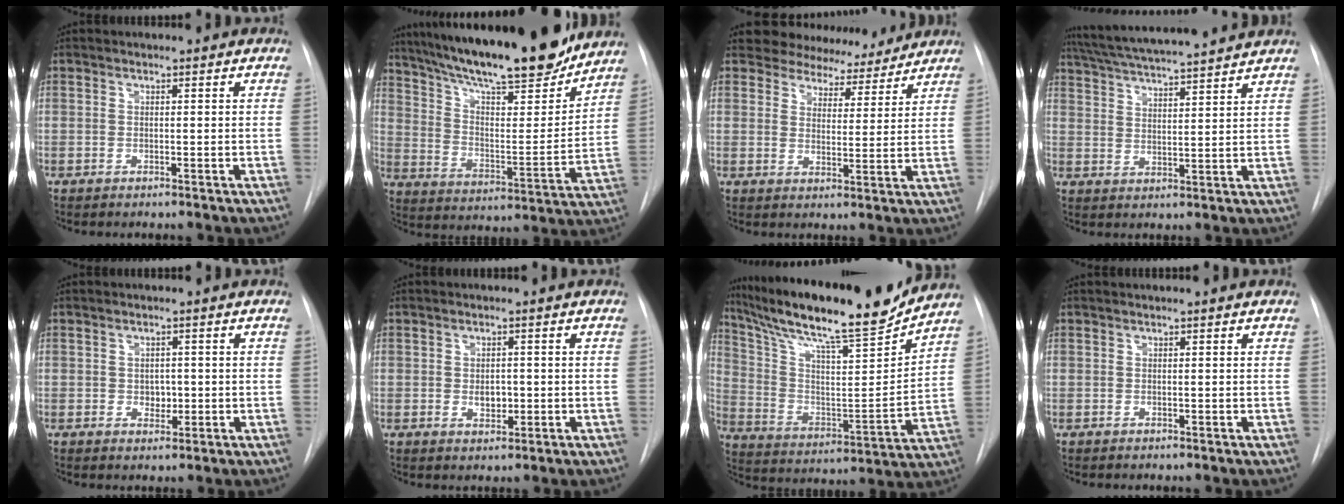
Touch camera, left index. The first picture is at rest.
{"total": 25.3, "force": [21.4, 4.1, 12.9], "torque": [-0.224, -0.012, 0.319]}
{"total": 9.2, "force": [8.5, 3.4, 0.6], "torque": [0.009, -0.002, 0.107]}
{"total": 16.0, "force": [14.3, 0.4, 7.1], "torque": [-0.131, 0.023, 0.220]}
{"total": 2.2, "force": [-0.2, 1.8, 1.3], "torque": [-0.016, -0.001, 0.000]}
{"total": 2.6, "force": [-0.3, 1.8, 1.9], "torque": [-0.027, -0.004, 0.000]}
{"total": 22.8, "force": [19.7, 1.5, 11.4], "torque": [-0.214, -0.029, 0.317]}
{"total": 0.0}